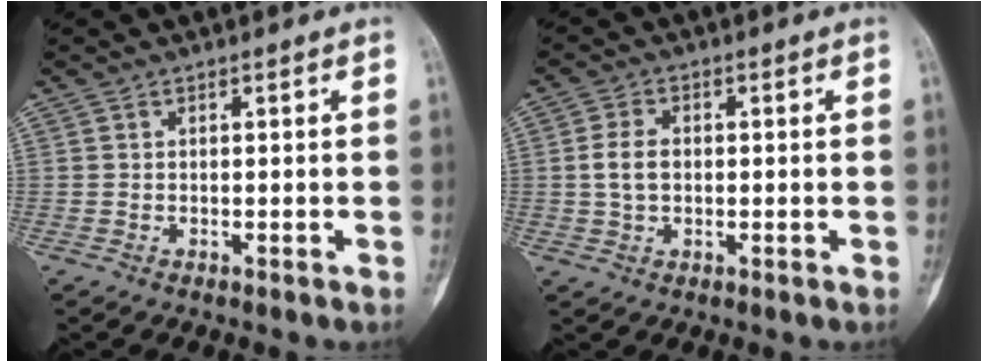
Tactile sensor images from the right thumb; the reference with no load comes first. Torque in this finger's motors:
{"motor_torque": [0.06, 0.06, 0.07, -0.07, 0.05]}